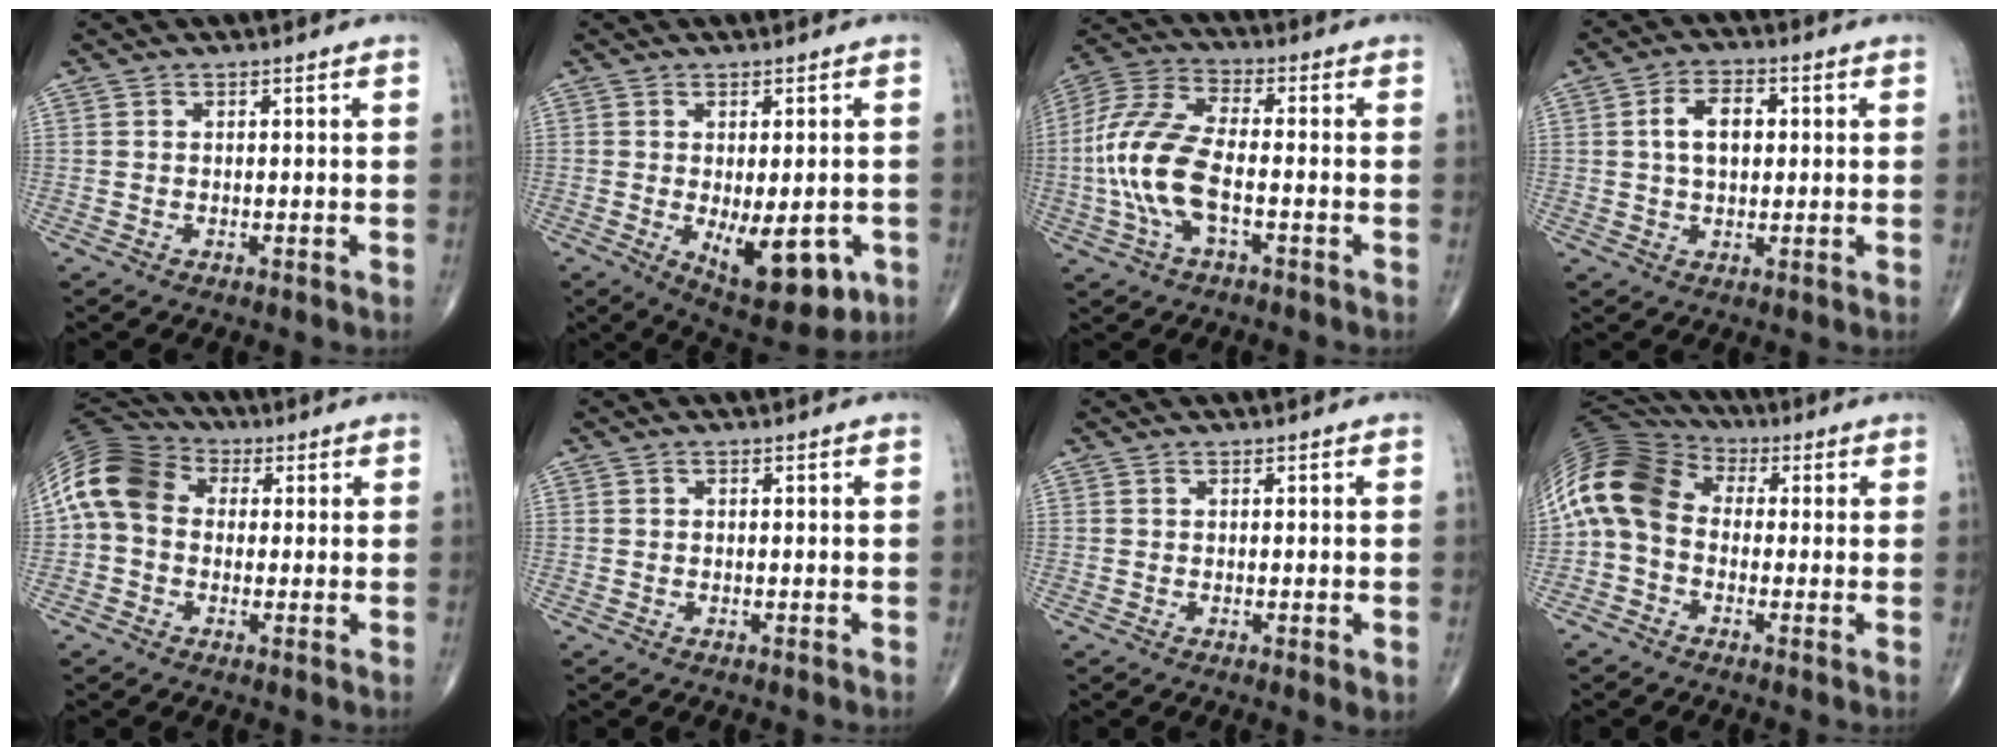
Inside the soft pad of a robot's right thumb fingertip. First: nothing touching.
{"total": 12.7, "force": [-3.6, 5.6, 10.8], "torque": [-0.133, -0.013, -0.034]}
{"total": 14.1, "force": [-2.8, 6.1, 12.4], "torque": [-0.279, 0.029, -0.058]}
{"total": 7.1, "force": [1.1, 4.5, 5.4], "torque": [-0.081, 0.012, 0.013]}
{"total": 12.5, "force": [1.3, 9.6, 7.8], "torque": [-0.147, 0.034, 0.011]}
{"total": 0.0}
{"total": 1.8, "force": [-0.3, 0.3, 1.8], "torque": [-0.032, -0.009, -0.004]}
{"total": 13.0, "force": [-0.2, 9.6, 8.8], "torque": [-0.175, 0.037, -0.019]}